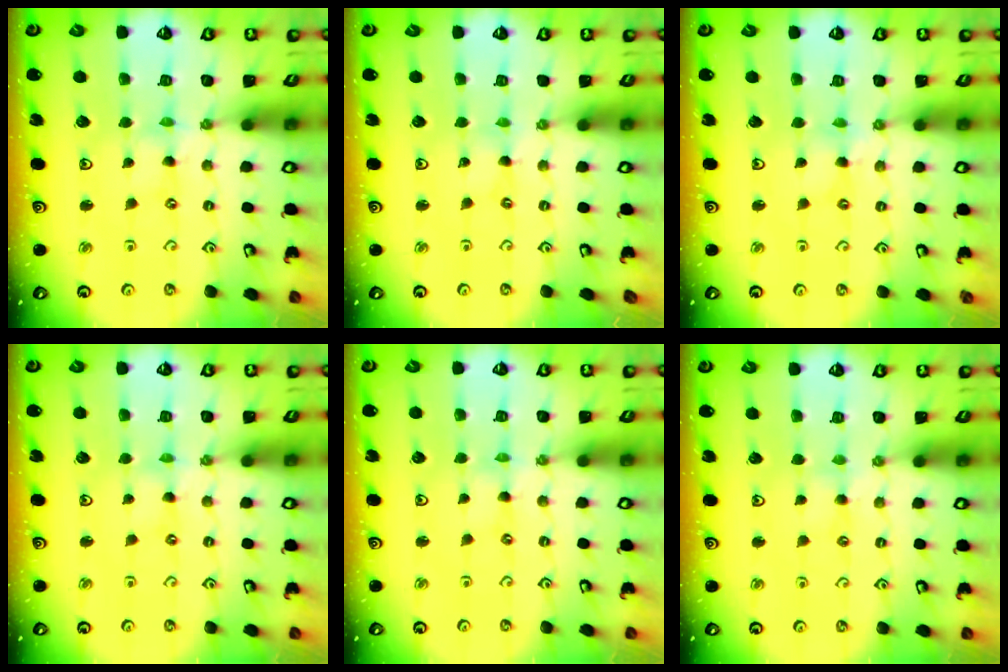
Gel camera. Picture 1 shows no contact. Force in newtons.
{"total": 0.0}
{"total": 1.9, "press": 1.9, "slide": 0.3}
{"total": 0.0}
{"total": 0.0}
{"total": 2.0, "press": 1.9, "slide": 0.3}